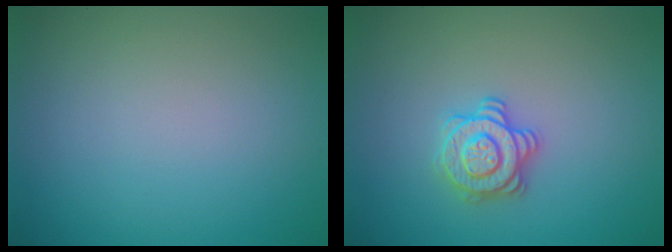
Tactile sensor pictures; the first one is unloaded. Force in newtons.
{"total": 2.8, "press": 2.7, "slide": 0.7}